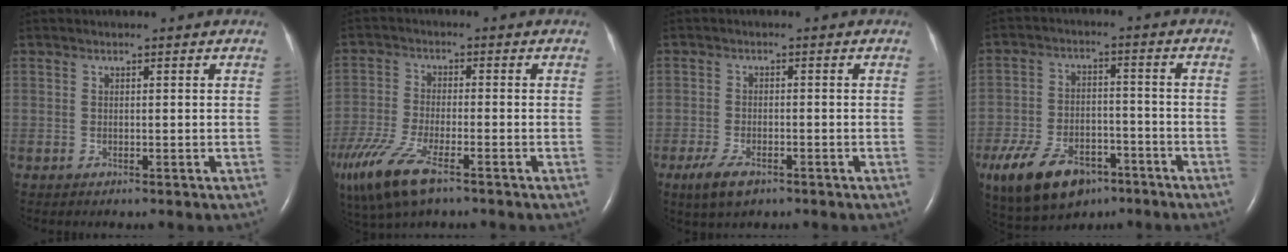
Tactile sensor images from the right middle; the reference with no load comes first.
{"total": 12.5, "force": [-7.8, 3.8, 9.0], "torque": [-0.203, -0.030, -0.144]}
{"total": 4.2, "force": [-2.6, 1.6, 3.0], "torque": [-0.065, -0.007, -0.044]}
{"total": 13.5, "force": [-8.1, 7.2, 7.9], "torque": [-0.156, -0.001, -0.133]}